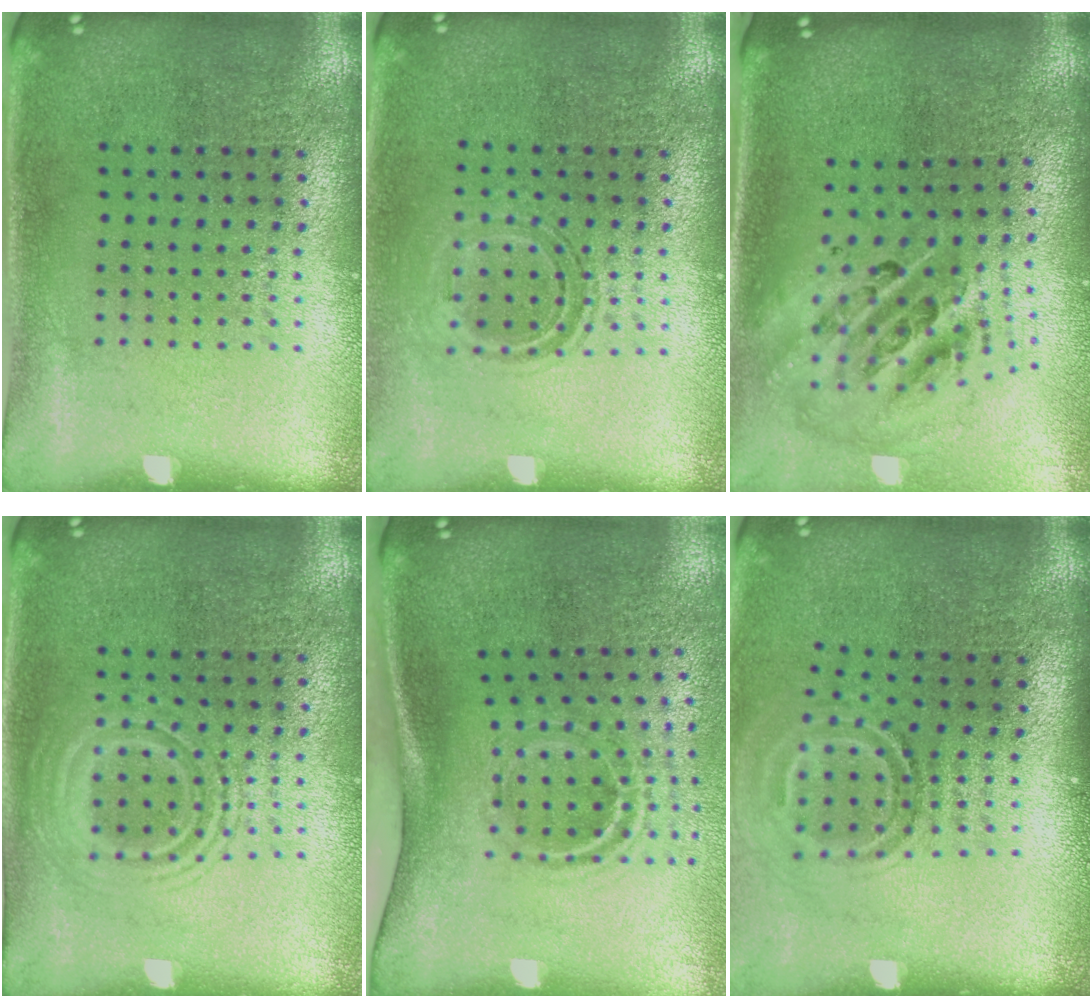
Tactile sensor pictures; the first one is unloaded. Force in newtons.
{"total": 1.1, "press": 0.9, "slide": 0.7}
{"total": 2.6, "press": 1.8, "slide": 2.0}
{"total": 2.7, "press": 2.7, "slide": 0.4}
{"total": 2.0, "press": 1.2, "slide": 1.7}
{"total": 1.8, "press": 1.1, "slide": 1.4}